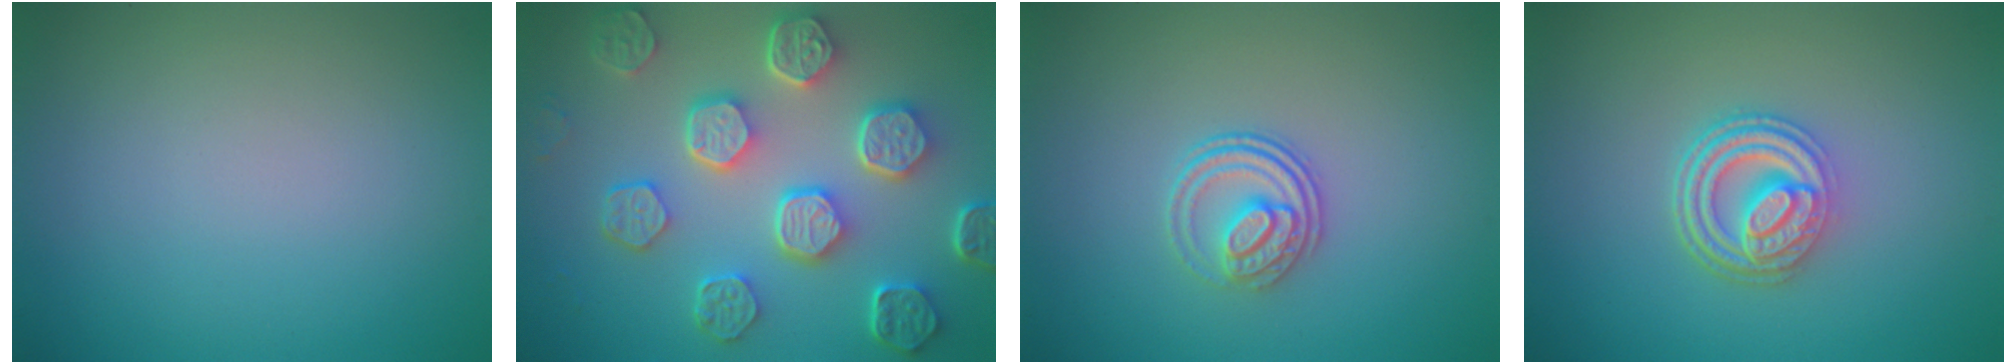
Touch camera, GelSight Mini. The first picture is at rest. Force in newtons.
{"total": 8.0, "press": 6.1, "slide": 5.2}
{"total": 2.5, "press": 2.0, "slide": 1.5}
{"total": 4.8, "press": 3.7, "slide": 3.1}